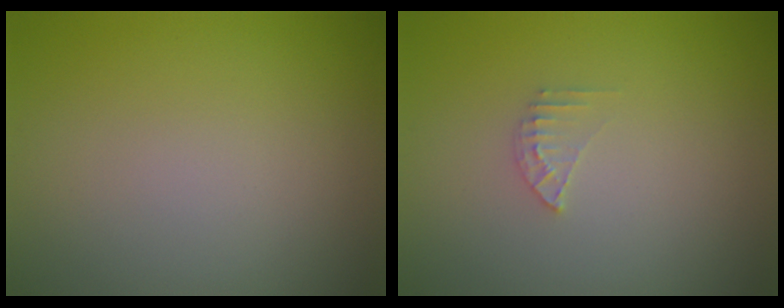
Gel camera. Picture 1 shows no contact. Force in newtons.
{"total": 1.3, "press": 1.3, "slide": 0.1}